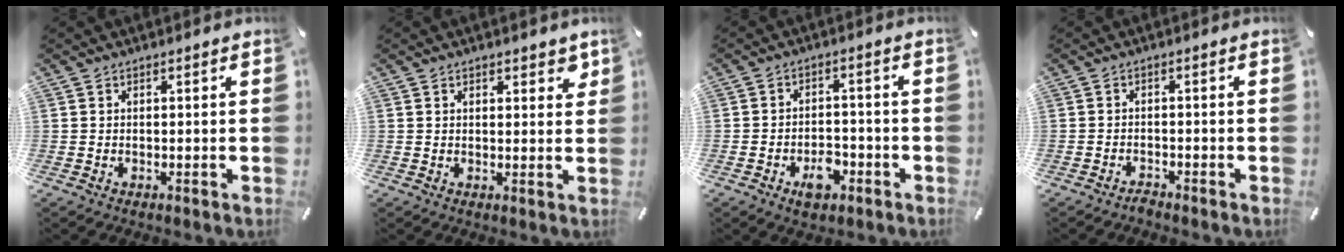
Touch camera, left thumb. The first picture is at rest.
{"total": 2.7, "force": [1.5, 1.5, 1.7], "torque": [-0.020, -0.002, 0.023]}
{"total": 6.9, "force": [-3.4, 4.3, 4.3], "torque": [-0.068, 0.017, -0.060]}
{"total": 1.8, "force": [-1.8, 0.3, 0.3], "torque": [-0.008, 0.006, -0.035]}